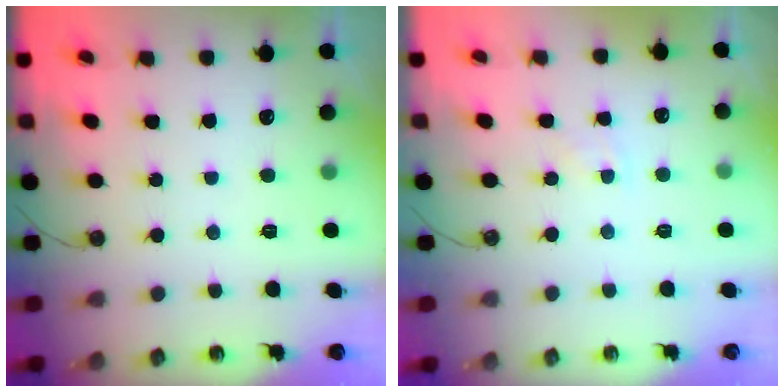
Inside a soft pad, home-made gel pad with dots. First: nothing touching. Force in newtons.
{"total": 2.7, "press": 2.7, "slide": 0.4}